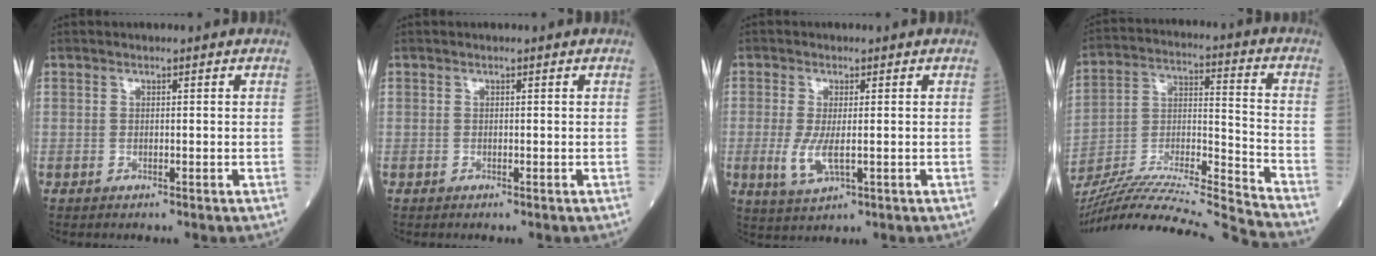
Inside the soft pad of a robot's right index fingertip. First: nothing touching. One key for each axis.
{"total": 0.0}
{"total": 4.7, "fx": -0.7, "fy": 1.4, "fz": 4.4, "tx": -0.100, "ty": -0.013, "tz": -0.009}
{"total": 24.9, "fx": -23.3, "fy": -2.5, "fz": 8.4, "tx": -0.162, "ty": -0.029, "tz": -0.385}